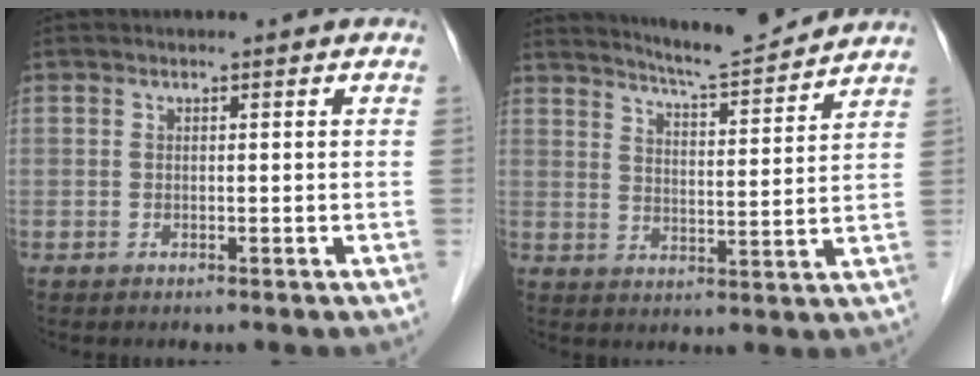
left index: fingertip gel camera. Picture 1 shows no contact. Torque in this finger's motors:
{"motor_torque": [0.08, -0.09, 0.45, 0.10]}